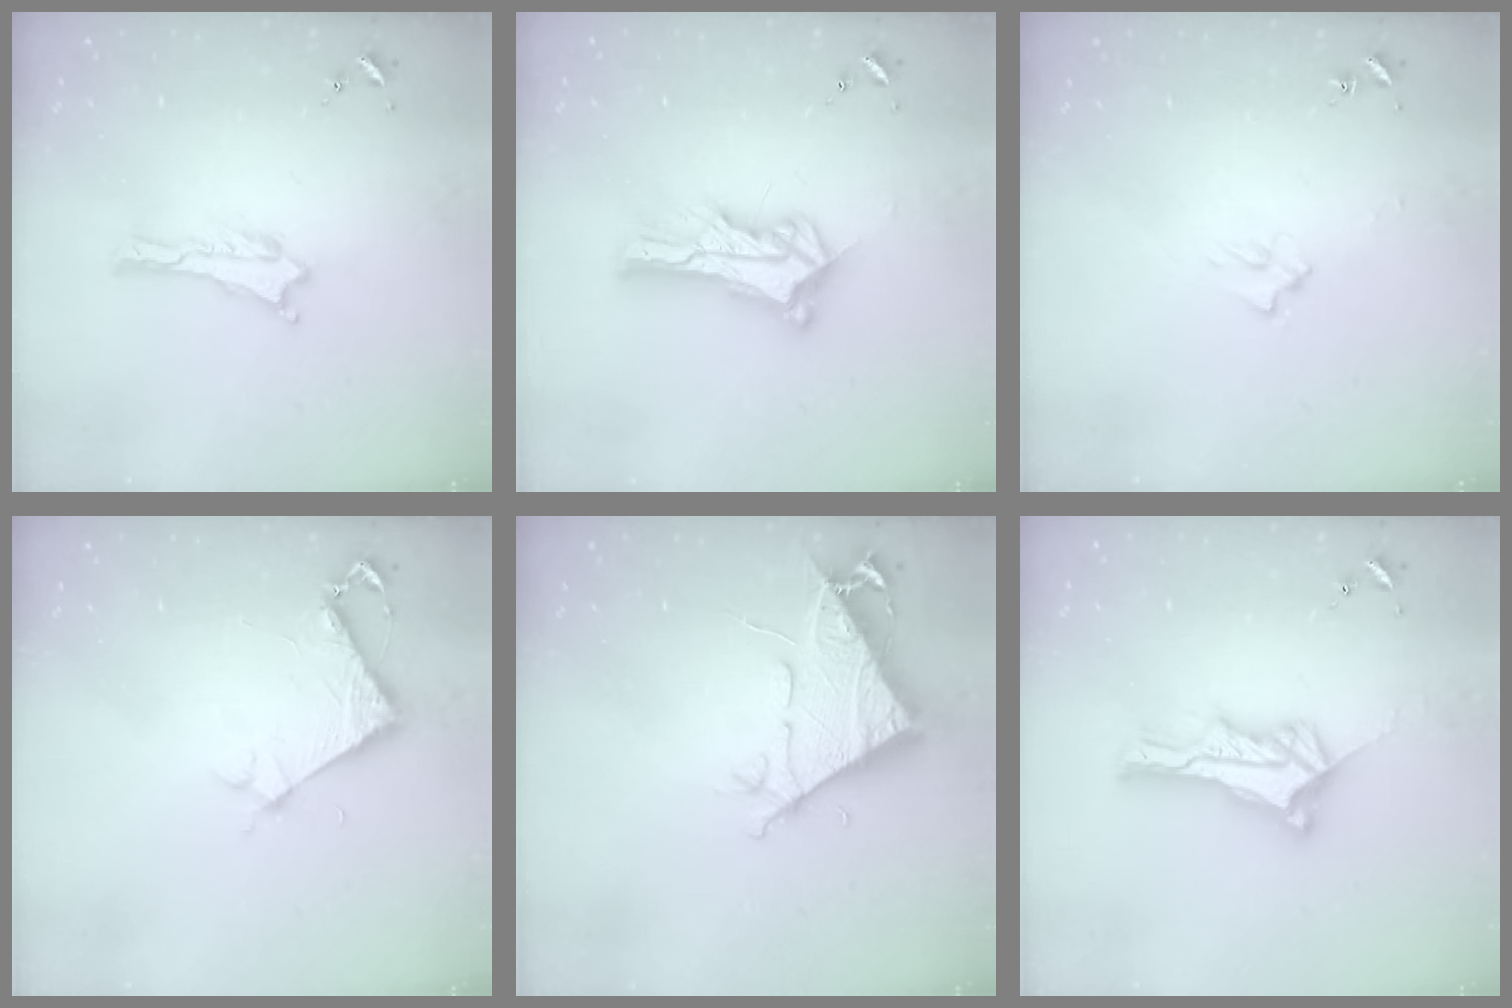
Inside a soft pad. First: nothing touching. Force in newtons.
{"total": 10.1, "press": 10.0, "slide": 0.9}
{"total": 2.0, "press": 2.0, "slide": 0.3}
{"total": 3.9, "press": 3.8, "slide": 0.3}
{"total": 7.1, "press": 7.0, "slide": 0.8}
{"total": 6.0, "press": 6.0, "slide": 0.4}